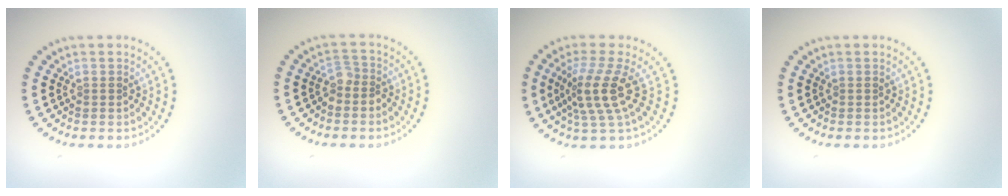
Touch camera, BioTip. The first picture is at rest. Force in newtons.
{"total": 1.7, "press": 1.3, "slide": 1.1}
{"total": 4.0, "press": 3.1, "slide": 2.6}
{"total": 0.0}